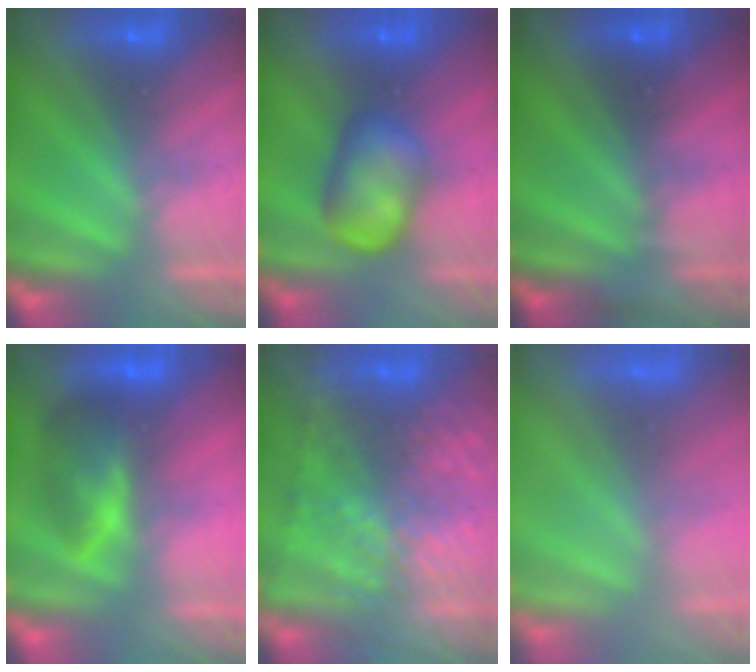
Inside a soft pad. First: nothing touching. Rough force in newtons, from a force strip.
{"total": 8.0}
{"total": 3.3}
{"total": 7.6}
{"total": 9.6}
{"total": 7.7}